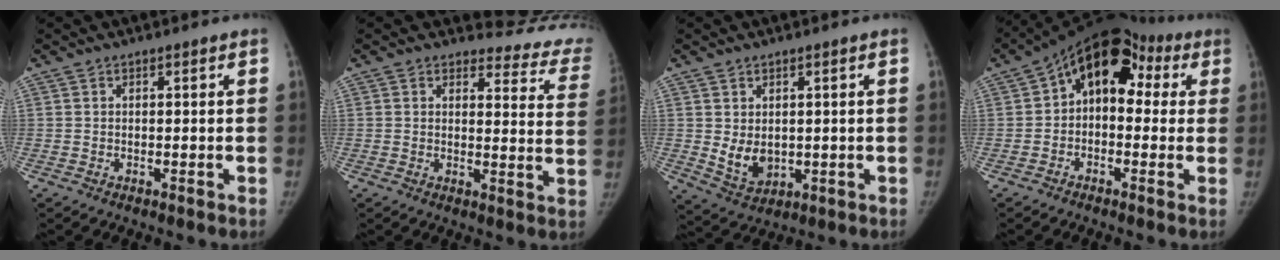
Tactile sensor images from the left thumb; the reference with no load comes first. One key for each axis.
{"total": 16.9, "fx": 16.1, "fy": 5.0, "fz": 0.5, "tx": 0.058, "ty": -0.143, "tz": 0.142}
{"total": 5.9, "fx": 0.3, "fy": 4.5, "fz": 3.8, "tx": -0.051, "ty": -0.017, "tz": 0.025}
{"total": 13.4, "fx": 2.8, "fy": 9.0, "fz": 9.4, "tx": -0.089, "ty": 0.047, "tz": 0.026}